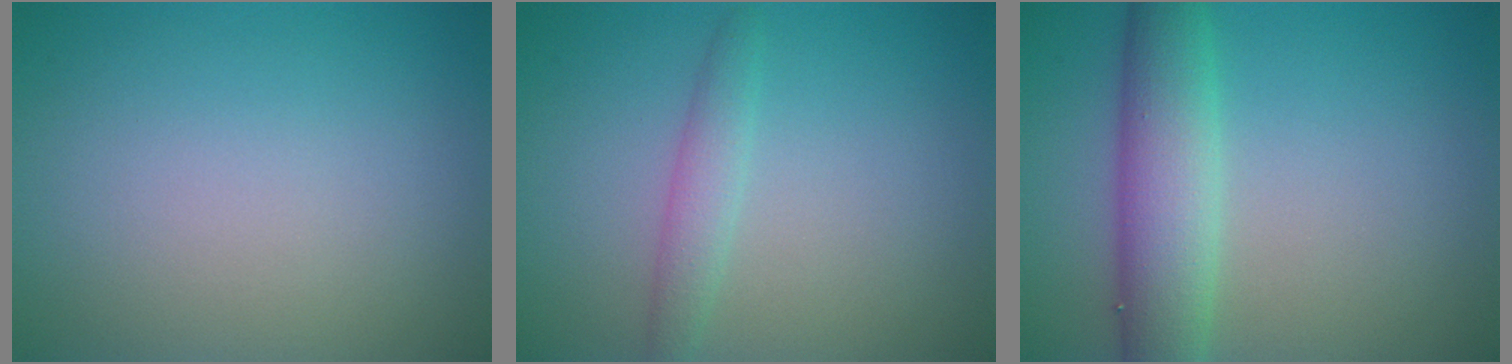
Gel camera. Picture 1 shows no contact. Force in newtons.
{"total": 1.9, "press": 1.9, "slide": 0.1}
{"total": 5.5, "press": 5.5, "slide": 0.4}